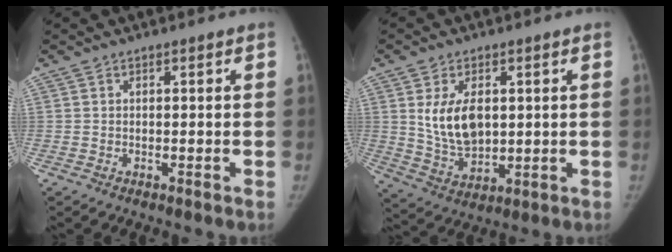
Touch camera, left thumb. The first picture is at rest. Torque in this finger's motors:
{"motor_torque": [1.02, 1.00, 0.70, -0.72, 0.03]}